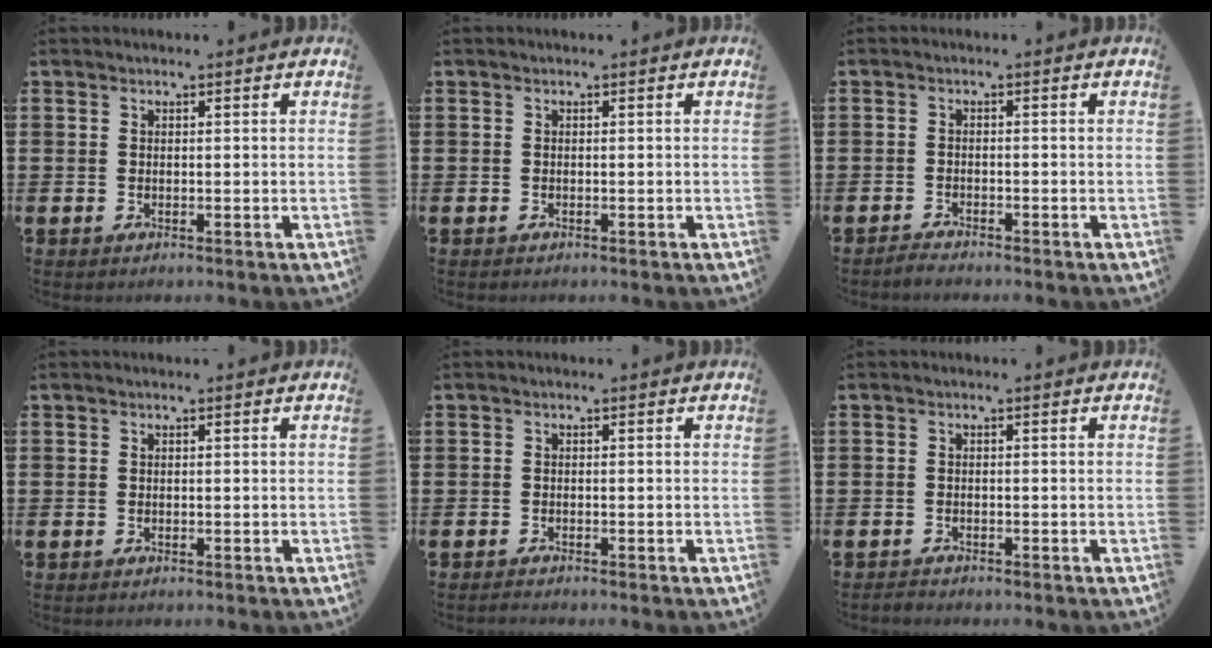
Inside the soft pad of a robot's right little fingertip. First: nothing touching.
{"total": 0.0}
{"total": 1.2, "force": [-1.2, 0.0, 0.1], "torque": [-0.006, -0.001, -0.023]}
{"total": 0.0}
{"total": 0.5, "force": [-0.5, 0.0, 0.1], "torque": [-0.002, -0.002, -0.011]}
{"total": 0.7, "force": [-0.6, 0.2, 0.1], "torque": [-0.004, -0.001, -0.014]}